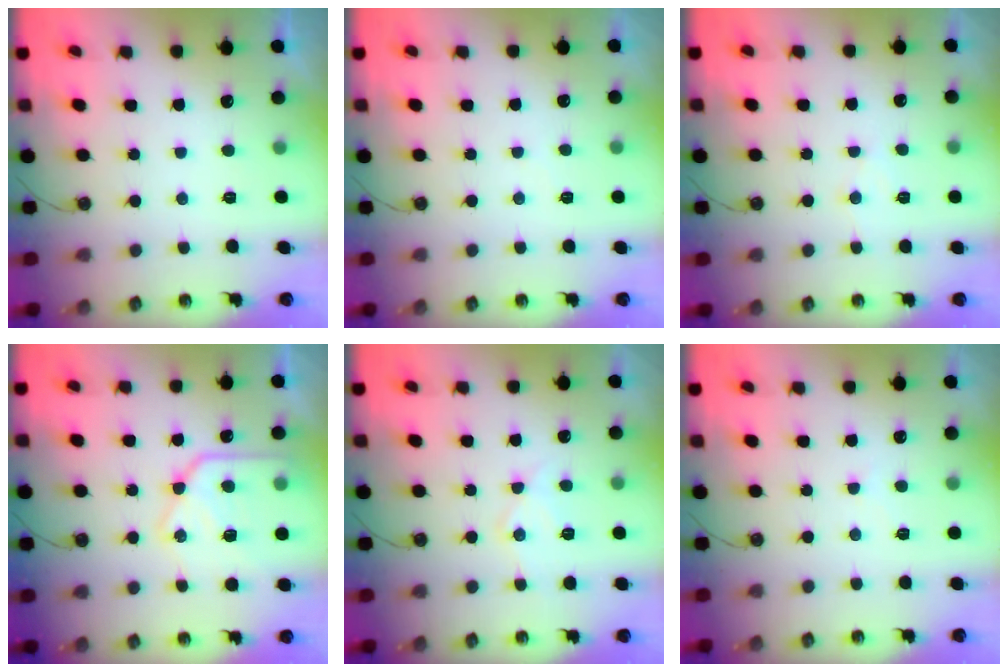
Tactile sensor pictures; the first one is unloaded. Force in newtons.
{"total": 3.2, "press": 3.1, "slide": 0.5}
{"total": 6.0, "press": 6.0, "slide": 0.7}
{"total": 18.0, "press": 17.9, "slide": 1.9}
{"total": 9.3, "press": 9.3, "slide": 0.7}
{"total": 4.0, "press": 3.9, "slide": 0.6}